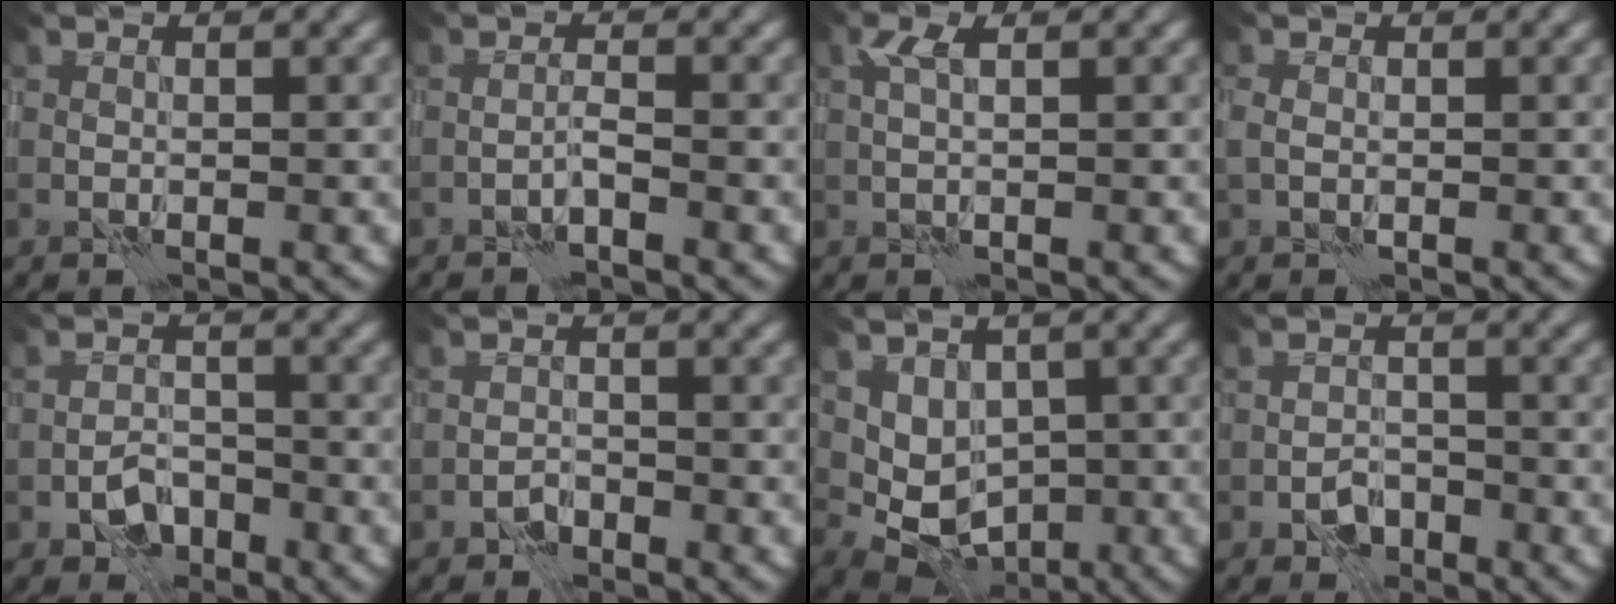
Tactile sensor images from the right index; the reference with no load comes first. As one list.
[{"total": 0.8, "force": [-0.6, -0.1, 0.5], "torque": [-0.004, 0.008, -0.016]}, {"total": 1.5, "force": [0.8, 0.3, 1.2], "torque": [-0.024, 0.007, 0.014]}, {"total": 1.1, "force": [-0.2, 0.9, 0.7], "torque": [-0.016, 0.001, -0.006]}, {"total": 2.4, "force": [-1.5, 1.6, 1.2], "torque": [-0.017, 0.005, -0.026]}, {"total": 0.9, "force": [-0.8, 0.4, -0.1], "torque": [0.008, 0.006, -0.019]}, {"total": 6.4, "force": [0.9, 5.3, 3.6], "torque": [-0.040, 0.002, 0.024]}, {"total": 1.8, "force": [-1.1, 1.2, 0.7], "torque": [-0.009, 0.005, -0.019]}]